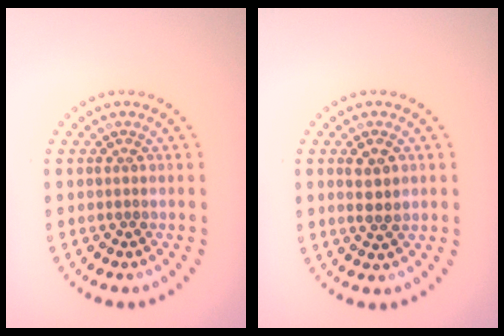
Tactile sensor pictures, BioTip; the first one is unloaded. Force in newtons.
{"total": 2.2, "press": 2.1, "slide": 0.5}